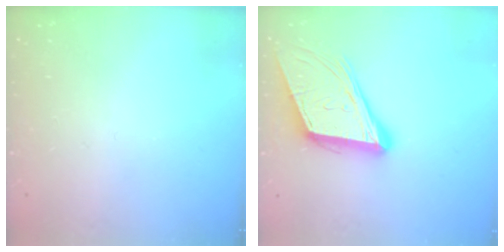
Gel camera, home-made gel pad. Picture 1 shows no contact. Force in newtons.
{"total": 14.7, "press": 14.2, "slide": 3.9}